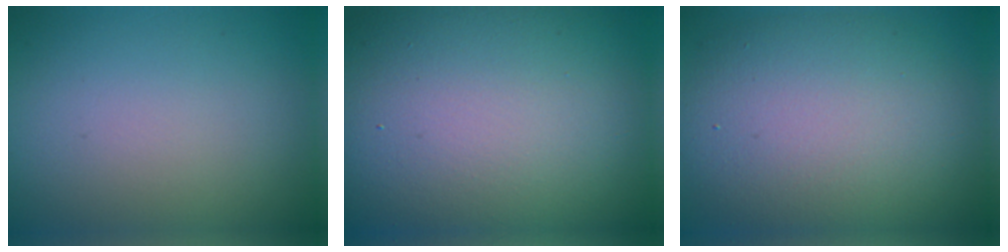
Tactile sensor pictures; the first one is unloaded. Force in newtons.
{"total": 20.0, "press": 20.0, "slide": 0.9}
{"total": 10.5, "press": 10.5, "slide": 0.5}